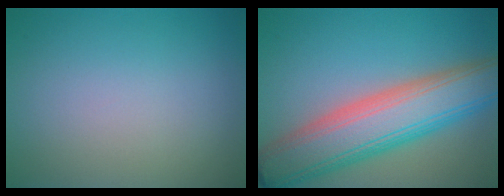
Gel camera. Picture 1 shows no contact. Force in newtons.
{"total": 9.9, "press": 9.9, "slide": 0.5}